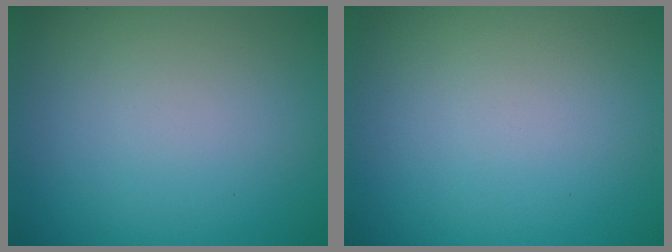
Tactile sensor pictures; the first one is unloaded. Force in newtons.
{"total": 0.0}